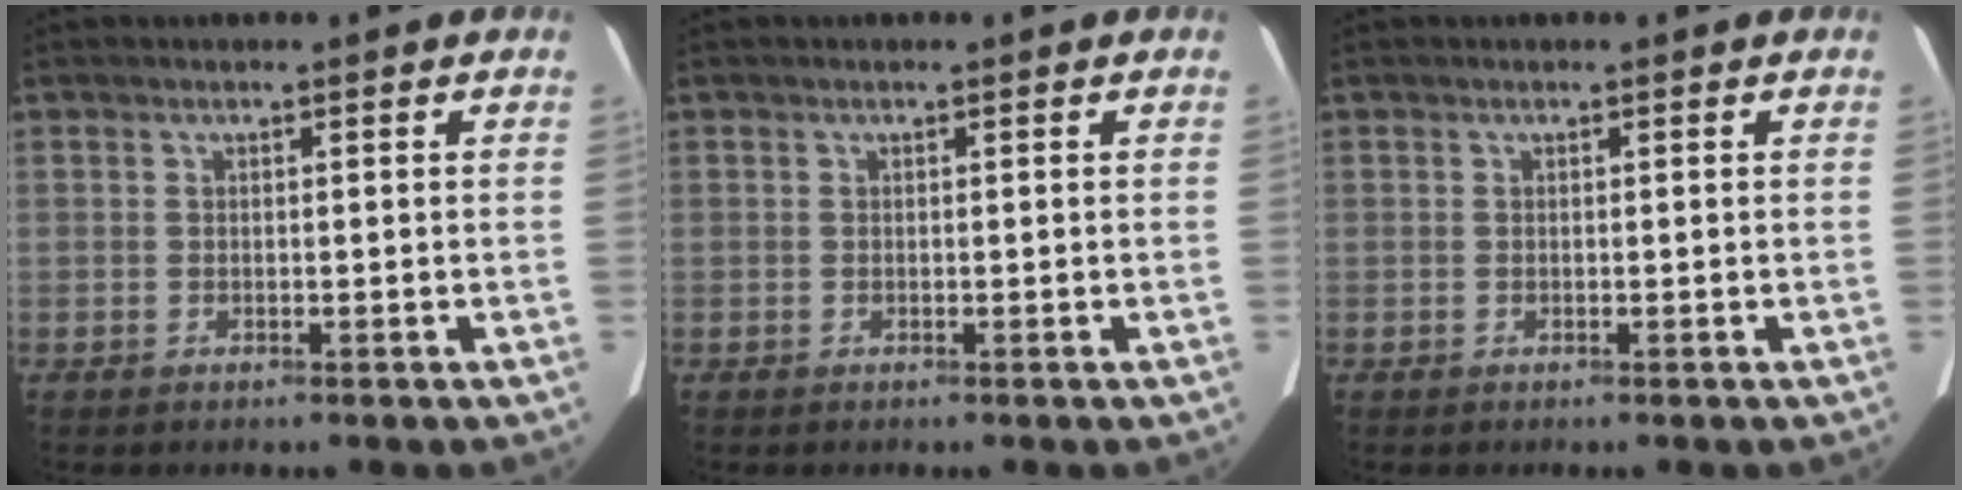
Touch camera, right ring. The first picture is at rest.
{"total": 0.0}
{"total": 0.0}